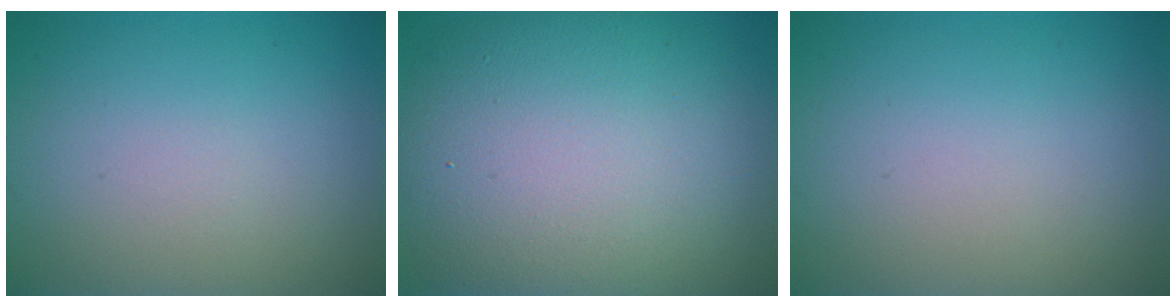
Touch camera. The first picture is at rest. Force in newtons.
{"total": 14.1, "press": 14.1, "slide": 1.0}
{"total": 0.0}